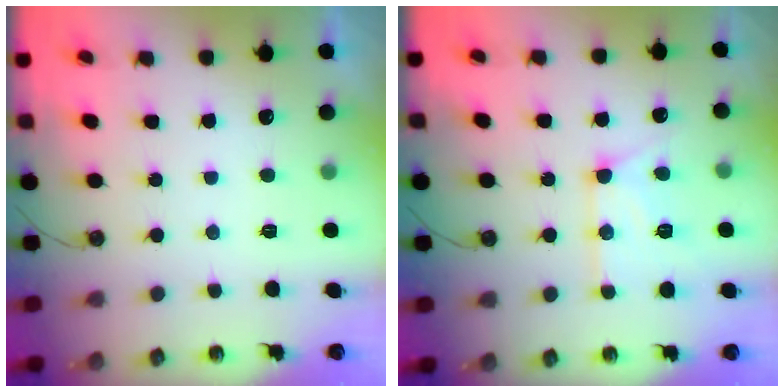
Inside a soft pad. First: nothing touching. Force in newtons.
{"total": 13.2, "press": 13.1, "slide": 1.2}